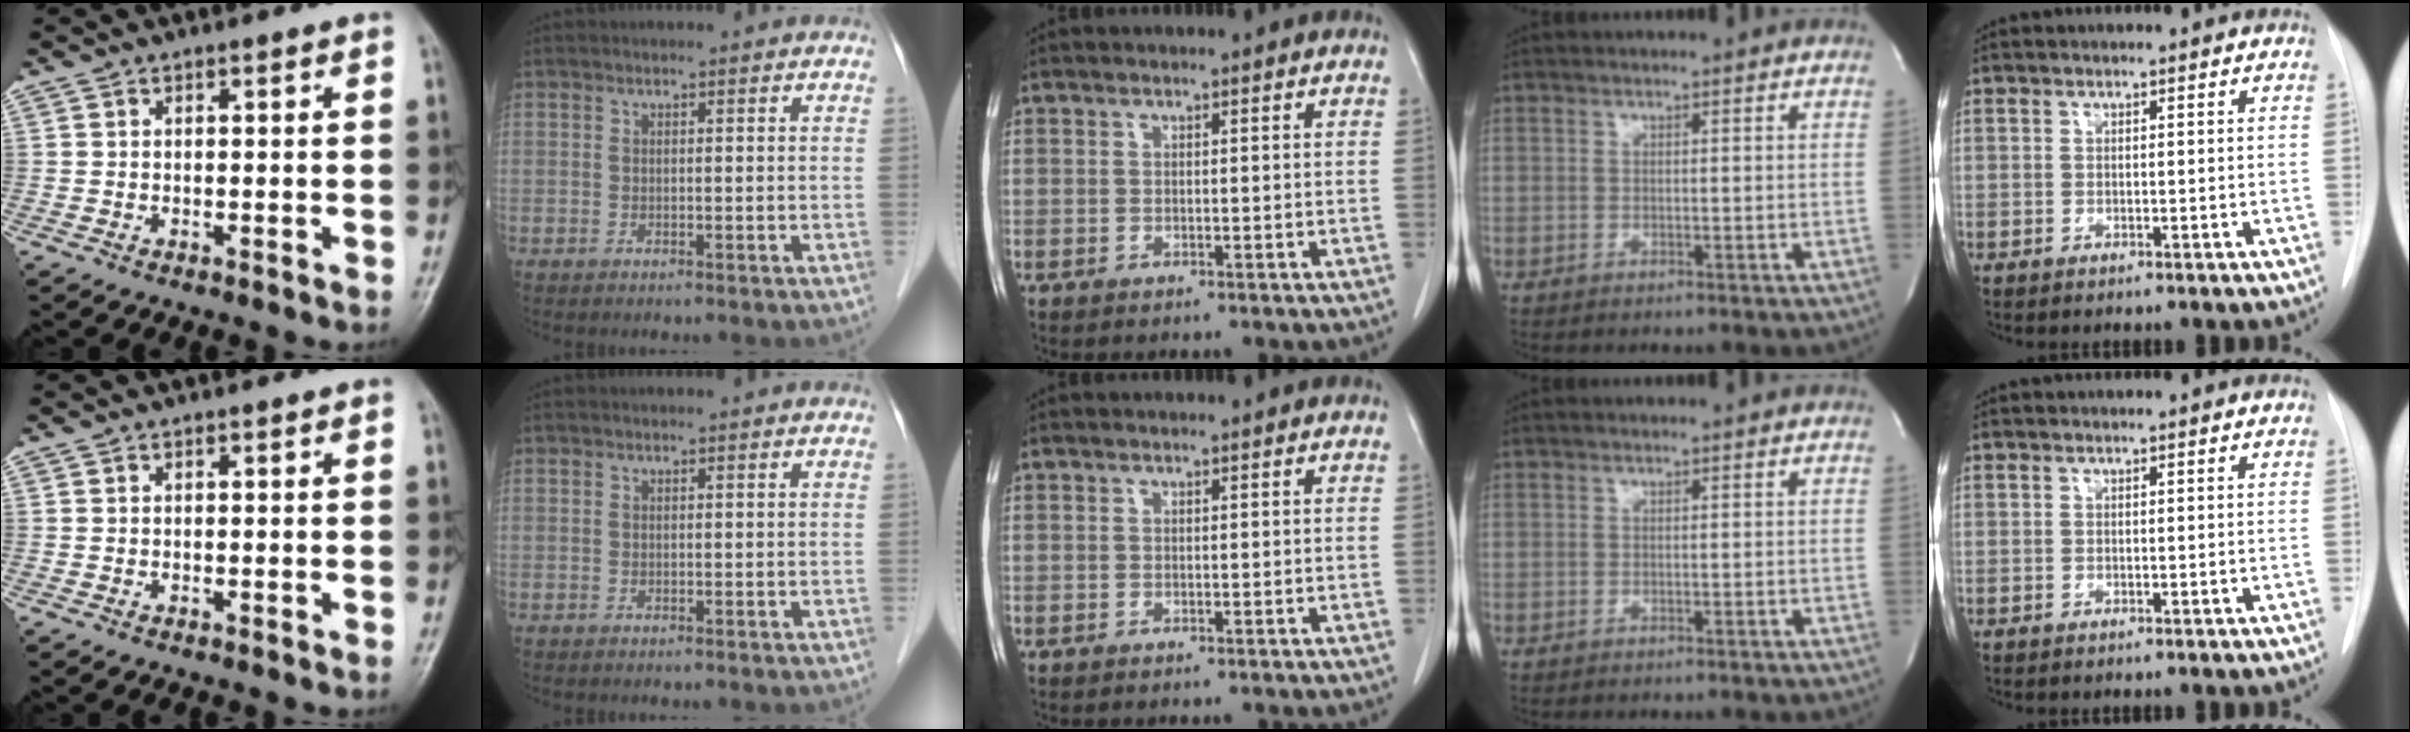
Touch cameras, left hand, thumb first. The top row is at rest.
{}